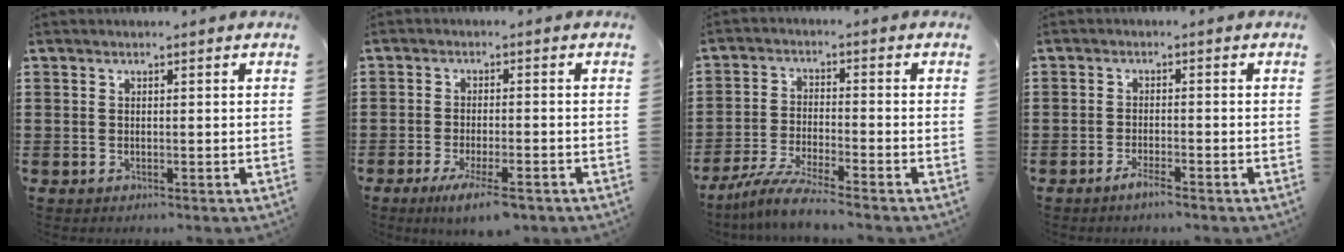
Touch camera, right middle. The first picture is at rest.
{"total": 5.4, "force": [-3.5, 1.0, 3.9], "torque": [-0.074, -0.007, -0.063]}
{"total": 6.0, "force": [-5.4, -0.4, 2.7], "torque": [-0.062, -0.018, -0.106]}
{"total": 2.2, "force": [-1.7, 0.2, 1.3], "torque": [-0.022, 0.001, -0.032]}